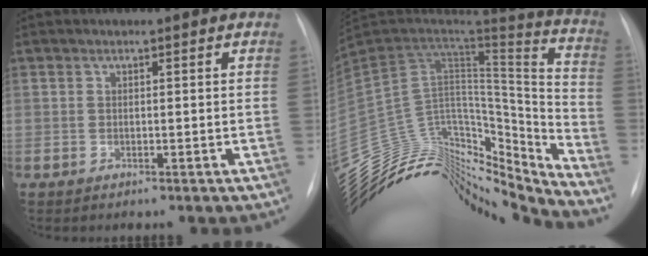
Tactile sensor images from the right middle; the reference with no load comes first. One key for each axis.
{"total": 29.7, "fx": -26.7, "fy": 8.8, "fz": 9.5, "tx": -0.192, "ty": 0.044, "tz": -0.417}